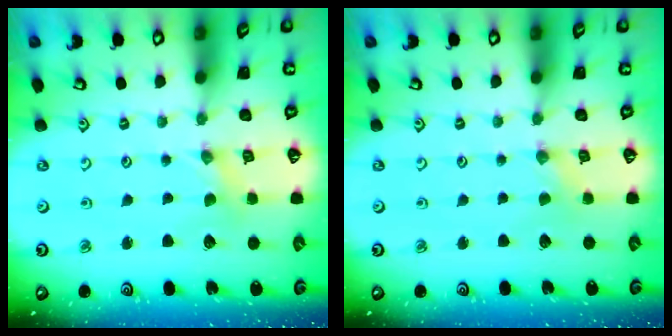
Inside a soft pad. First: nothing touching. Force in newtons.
{"total": 0.0}